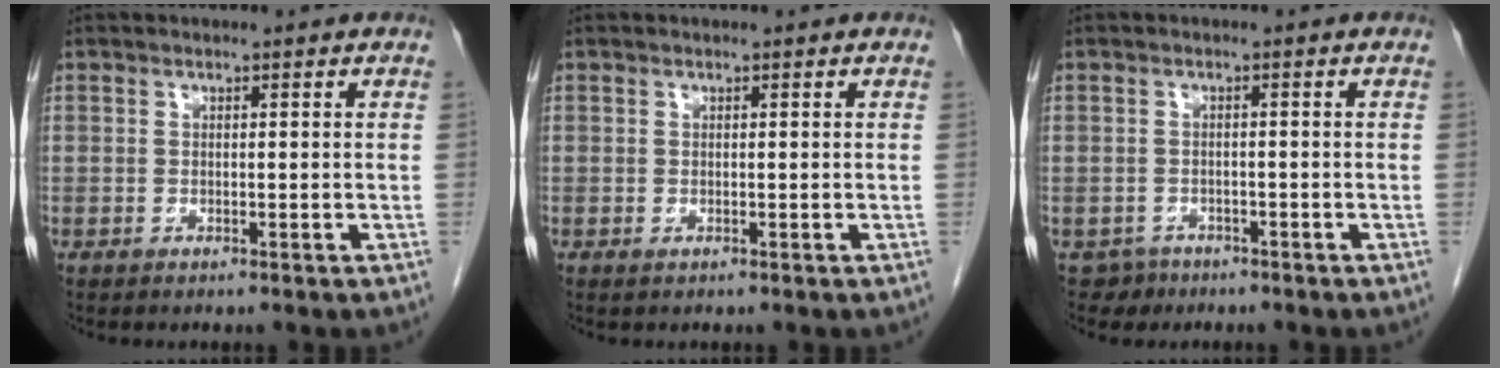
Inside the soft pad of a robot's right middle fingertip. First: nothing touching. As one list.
[{"total": 0.0}, {"total": 2.3, "force": [-1.5, 1.7, -0.4], "torque": [0.002, 0.008, -0.022]}]